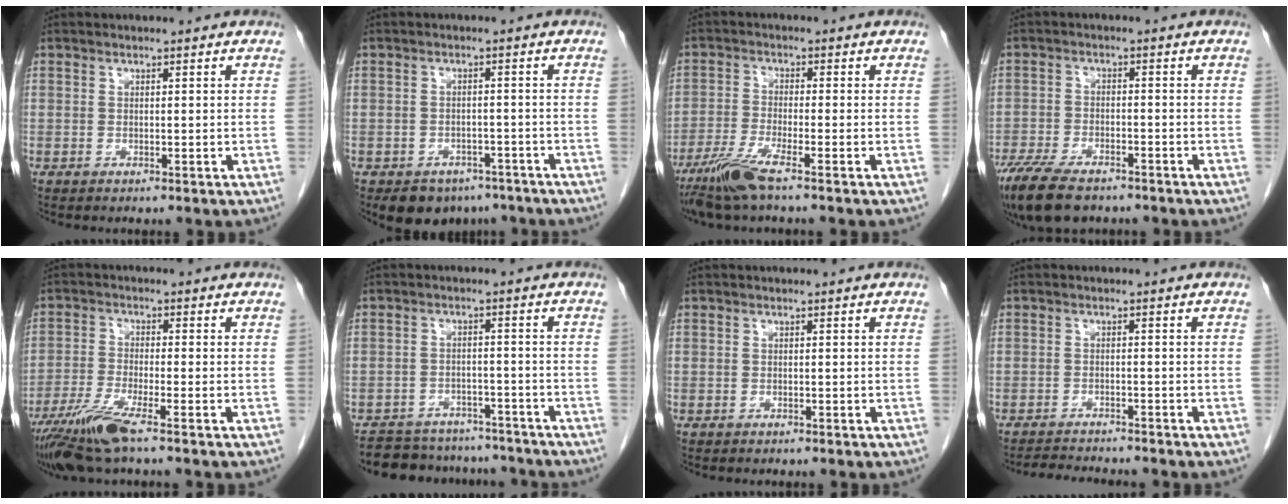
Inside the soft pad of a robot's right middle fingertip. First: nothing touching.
{"total": 6.6, "force": [-5.0, 4.0, 1.4], "torque": [-0.013, 0.007, -0.069]}
{"total": 6.2, "force": [-4.5, -0.1, 4.4], "torque": [-0.096, -0.020, -0.092]}
{"total": 10.7, "force": [-8.2, 3.8, 5.8], "torque": [-0.110, -0.019, -0.135]}
{"total": 7.6, "force": [-5.3, 0.0, 5.6], "torque": [-0.115, -0.024, -0.102]}
{"total": 12.4, "force": [-11.4, 4.5, 2.3], "torque": [-0.039, 0.009, -0.147]}
{"total": 0.0}
{"total": 5.0, "force": [-4.9, 0.1, 1.1], "torque": [-0.020, -0.015, -0.077]}